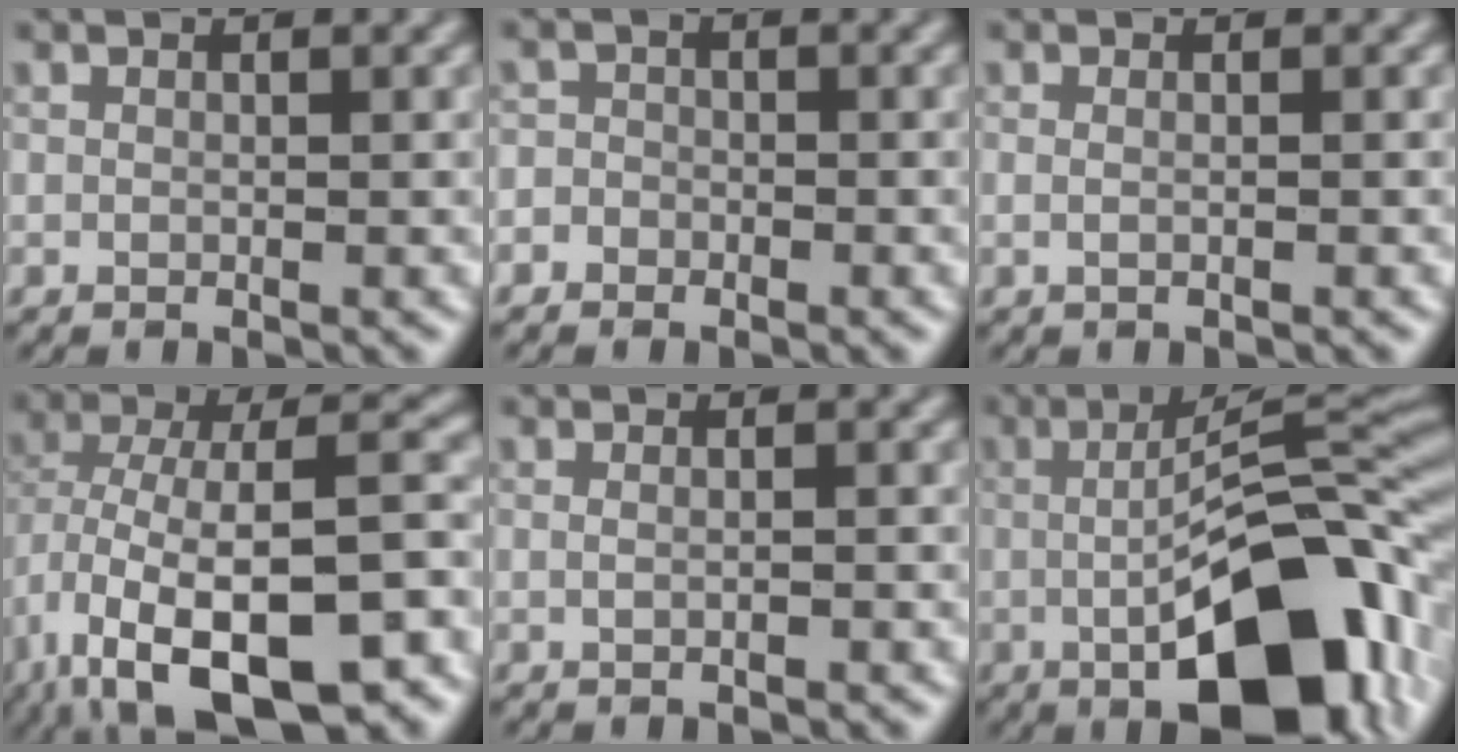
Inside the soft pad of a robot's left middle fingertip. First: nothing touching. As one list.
[{"total": 2.0, "force": [-1.0, 1.7, 0.2], "torque": [0.017, 0.011, -0.028]}, {"total": 0.8, "force": [0.0, 0.3, 0.8], "torque": [-0.014, -0.007, -0.006]}, {"total": 14.8, "force": [-5.7, 6.8, 11.9], "torque": [-0.211, 0.008, -0.087]}, {"total": 0.8, "force": [-0.1, 0.3, 0.8], "torque": [-0.014, -0.005, -0.007]}, {"total": 13.6, "force": [-3.4, 4.6, 12.3], "torque": [-0.180, 0.003, -0.060]}]